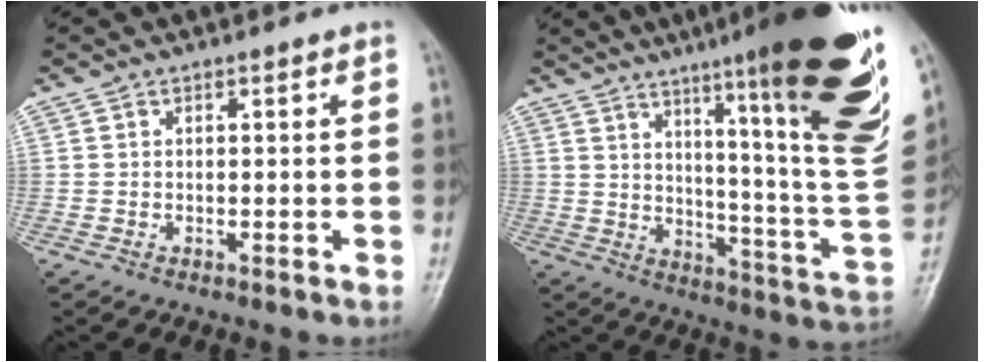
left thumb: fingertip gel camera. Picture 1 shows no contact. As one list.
[{"total": 27.7, "force": [16.3, 2.1, 22.3], "torque": [-0.284, -0.083, 0.237]}]